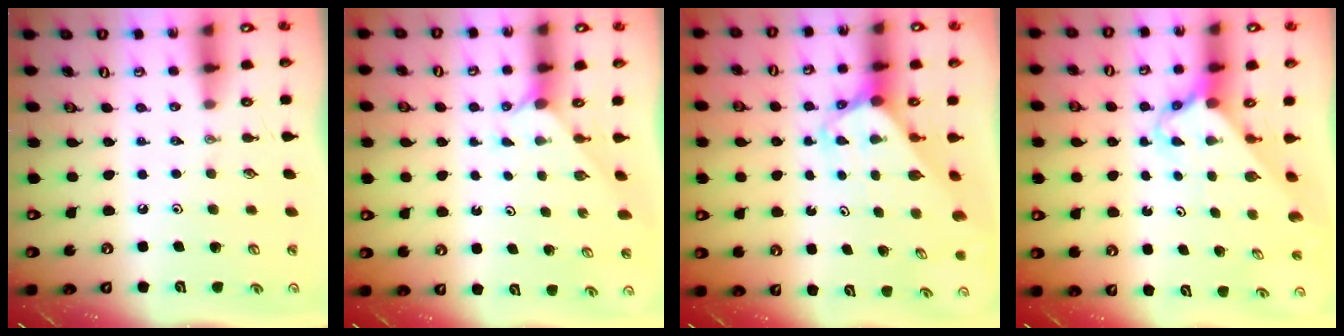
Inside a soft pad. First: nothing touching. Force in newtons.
{"total": 0.9, "press": 0.9, "slide": 0.1}
{"total": 2.4, "press": 2.4, "slide": 0.2}
{"total": 2.7, "press": 2.7, "slide": 0.2}